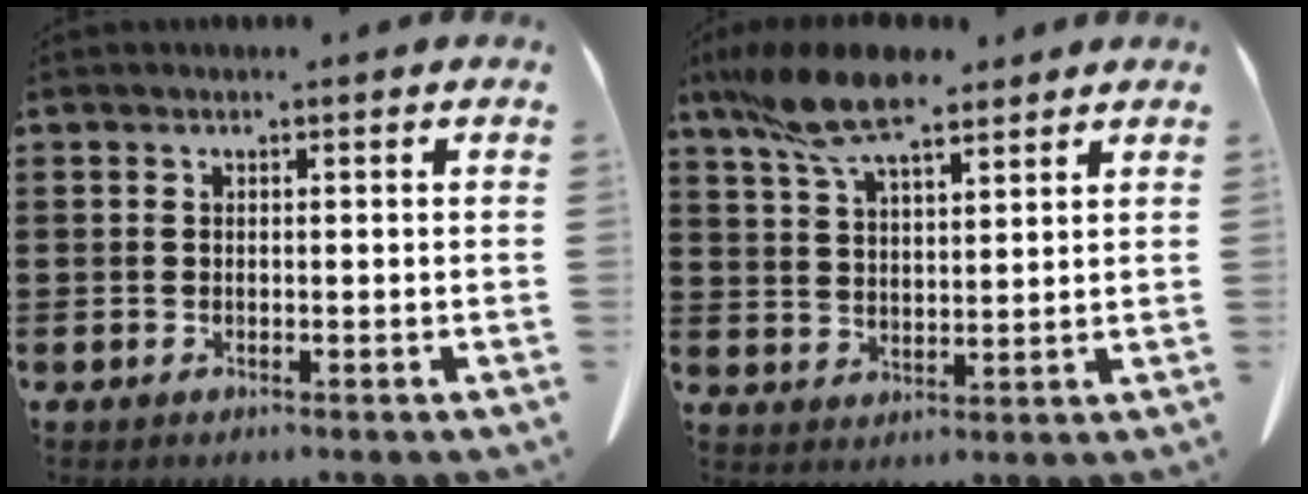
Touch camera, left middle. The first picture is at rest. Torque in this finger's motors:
{"motor_torque": [1.40, 0.50, 0.38, 0.21]}